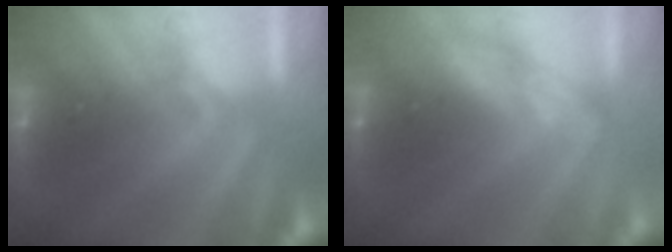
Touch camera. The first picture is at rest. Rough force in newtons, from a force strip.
{"total": 2.7}